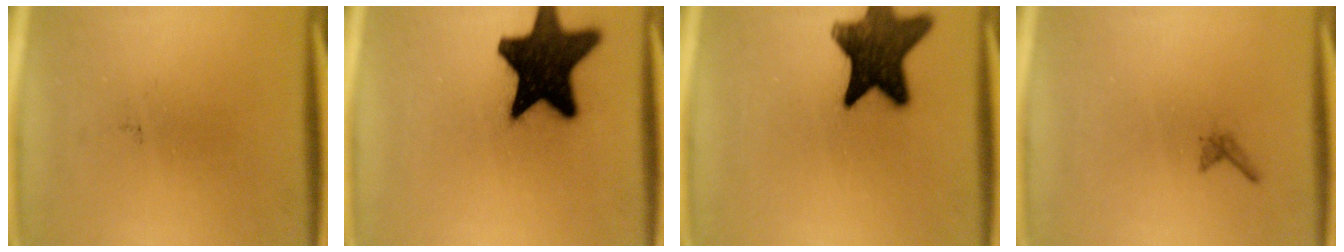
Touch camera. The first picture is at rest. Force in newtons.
{"total": 19.8}
{"total": 14.6}
{"total": 0.6}